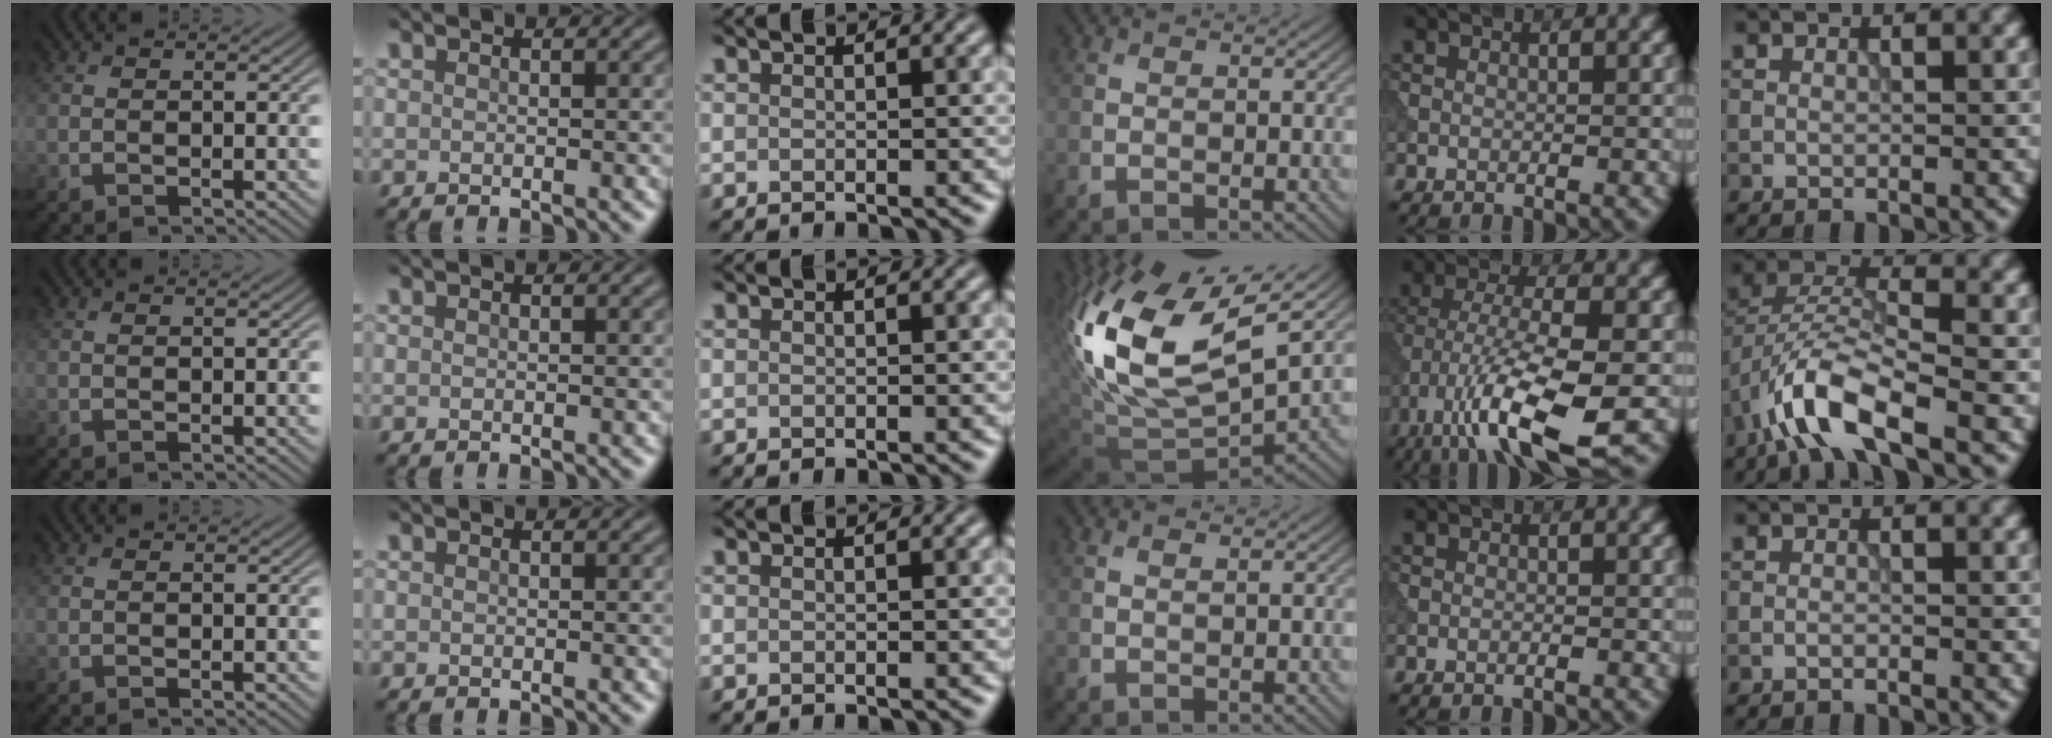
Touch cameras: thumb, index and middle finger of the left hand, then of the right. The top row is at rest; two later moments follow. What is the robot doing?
{"motion": "dispense", "object": "syringe"}